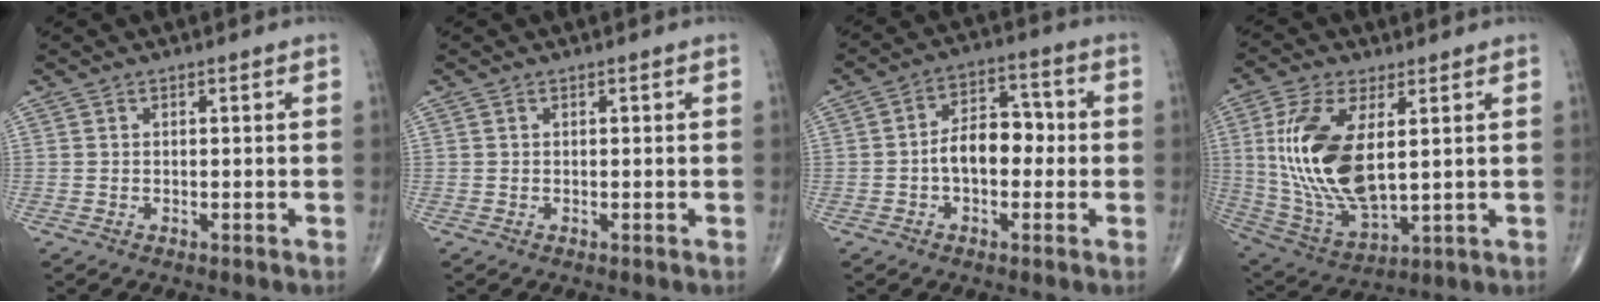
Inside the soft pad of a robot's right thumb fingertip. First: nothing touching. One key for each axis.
{"total": 0.0}
{"total": 8.8, "fx": -1.0, "fy": 5.5, "fz": 6.8, "tx": -0.088, "ty": 0.033, "tz": -0.025}
{"total": 18.4, "fx": 3.0, "fy": 8.8, "fz": 15.9, "tx": -0.328, "ty": -0.020, "tz": 0.071}